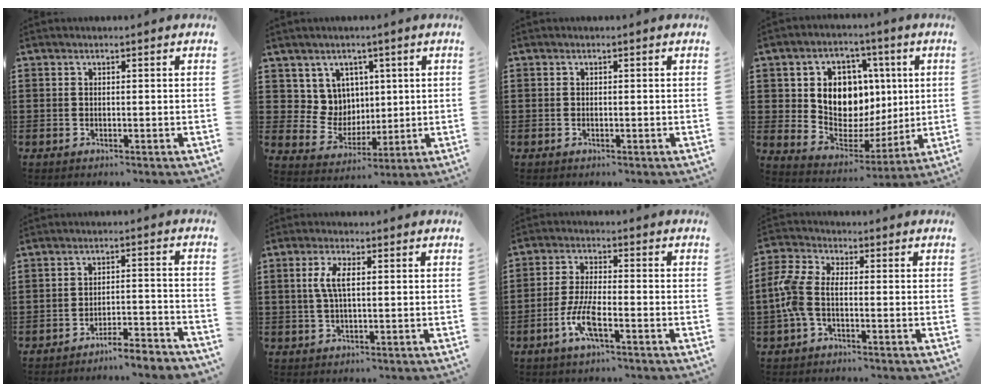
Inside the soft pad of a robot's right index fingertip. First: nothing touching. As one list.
[{"total": 7.5, "force": [2.5, 6.9, 1.5], "torque": [-0.062, -0.013, 0.053]}, {"total": 0.0}, {"total": 9.4, "force": [2.9, 7.9, 4.3], "torque": [-0.093, -0.010, 0.057]}, {"total": 4.2, "force": [-4.0, -0.4, 0.9], "torque": [-0.020, -0.005, -0.082]}, {"total": 4.4, "force": [0.8, 1.5, 4.1], "torque": [-0.090, 0.003, 0.009]}, {"total": 6.3, "force": [-2.9, 1.6, 5.4], "torque": [-0.121, -0.010, -0.058]}, {"total": 5.7, "force": [-1.4, 3.0, 4.7], "torque": [-0.132, -0.005, -0.039]}]